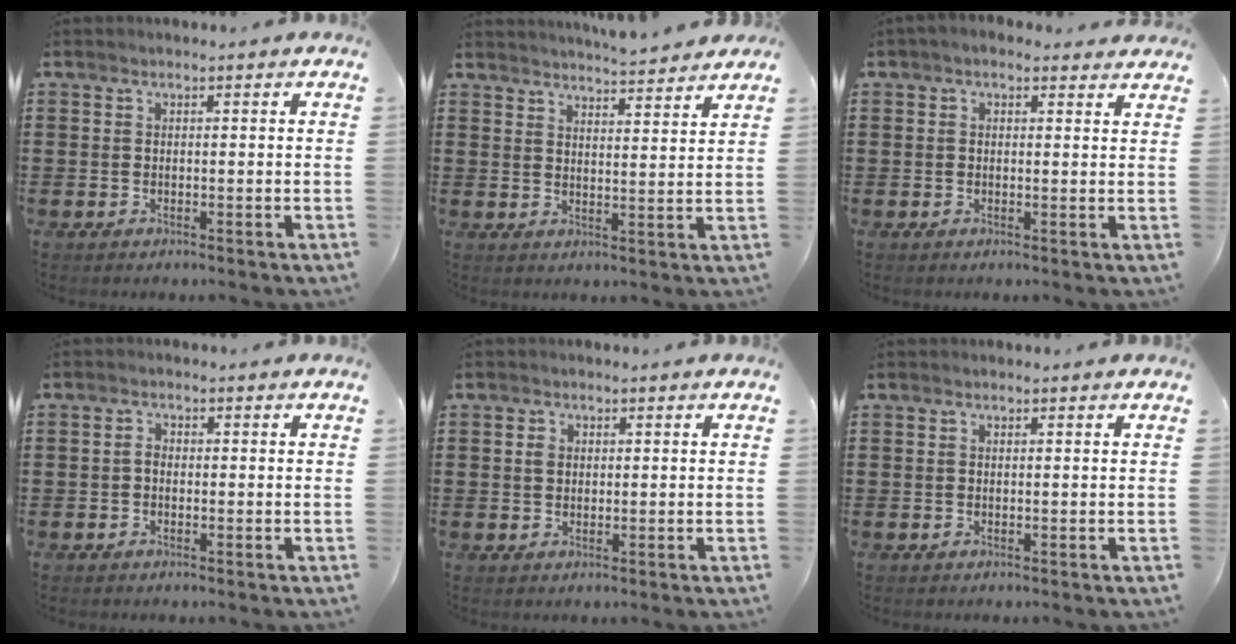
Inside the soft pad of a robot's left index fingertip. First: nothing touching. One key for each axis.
{"total": 4.0, "fx": 3.9, "fy": -0.2, "fz": 0.6, "tx": -0.025, "ty": -0.019, "tz": 0.071}
{"total": 1.8, "fx": 1.3, "fy": 0.9, "fz": 0.8, "tx": -0.019, "ty": 0.007, "tz": 0.023}
{"total": 1.6, "fx": -0.2, "fy": 1.0, "fz": 1.3, "tx": -0.027, "ty": 0.003, "tz": -0.005}
{"total": 1.6, "fx": 0.4, "fy": 1.2, "fz": 0.9, "tx": -0.019, "ty": 0.008, "tz": 0.007}
{"total": 0.0}